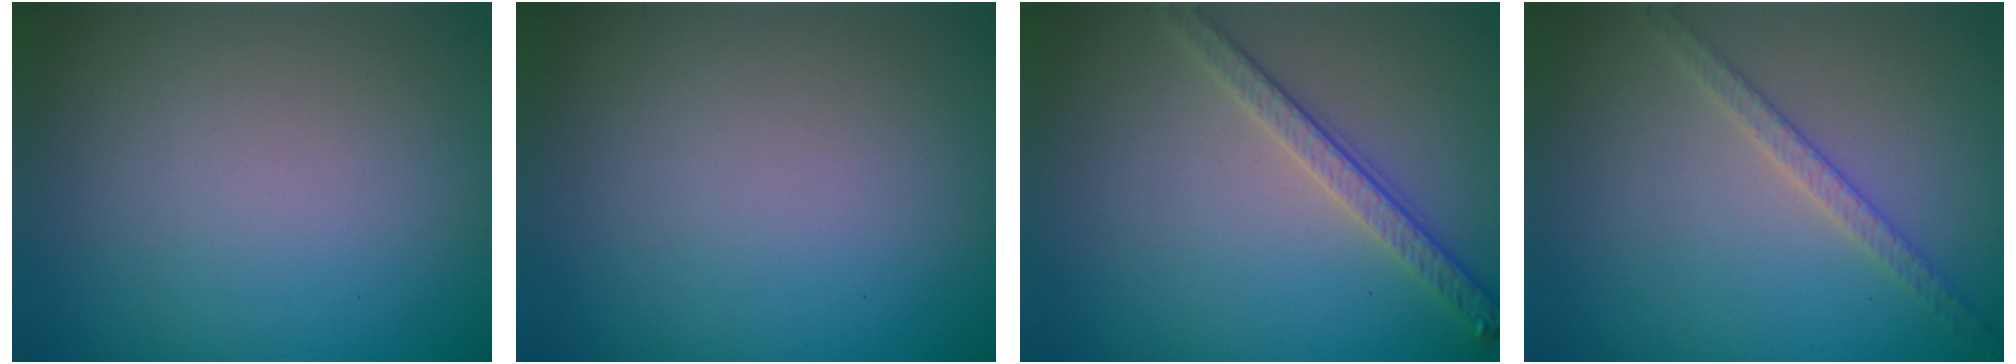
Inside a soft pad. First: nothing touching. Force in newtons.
{"total": 0.0}
{"total": 2.8, "press": 2.6, "slide": 1.1}
{"total": 2.1, "press": 2.0, "slide": 0.6}